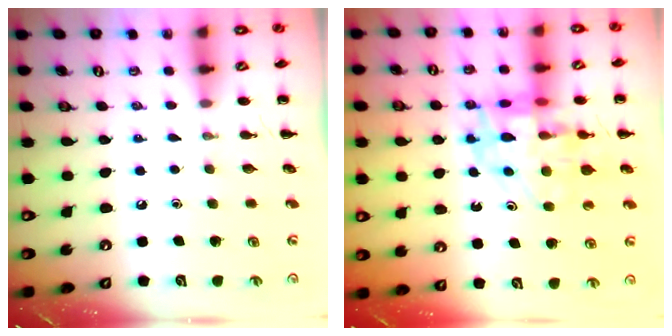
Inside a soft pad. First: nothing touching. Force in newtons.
{"total": 16.0, "press": 15.5, "slide": 4.0}